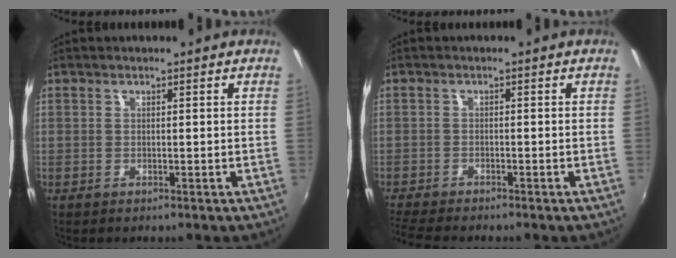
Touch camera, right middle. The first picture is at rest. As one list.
[{"total": 5.7, "force": [-5.2, 0.3, 2.1], "torque": [-0.062, -0.024, -0.093]}]